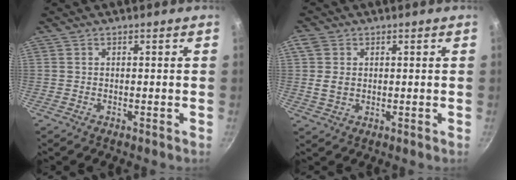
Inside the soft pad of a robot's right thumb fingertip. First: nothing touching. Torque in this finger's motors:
{"motor_torque": [-0.39, 0.47, 0.25, -0.17, 0.27]}